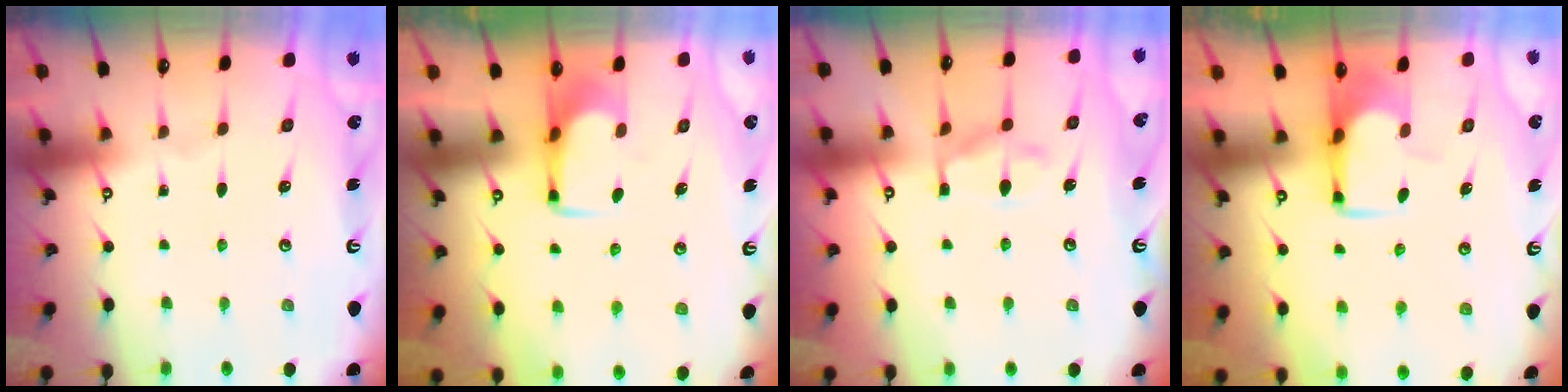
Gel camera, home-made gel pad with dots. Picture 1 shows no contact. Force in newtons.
{"total": 1.5, "press": 1.5, "slide": 0.4}
{"total": 10.4, "press": 10.4, "slide": 0.9}
{"total": 1.4, "press": 1.3, "slide": 0.5}